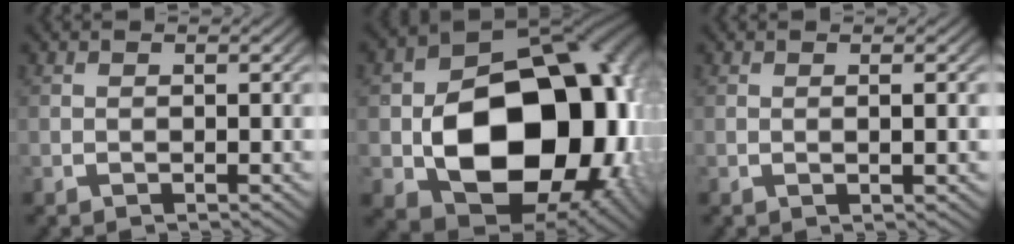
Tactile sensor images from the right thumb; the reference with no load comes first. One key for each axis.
{"total": 27.1, "fx": -3.0, "fy": 18.1, "fz": 20.0, "tx": -0.348, "ty": -0.091, "tz": -0.005}
{"total": 0.7, "fx": 0.2, "fy": 0.1, "fz": 0.7, "tx": -0.013, "ty": 0.001, "tz": 0.003}